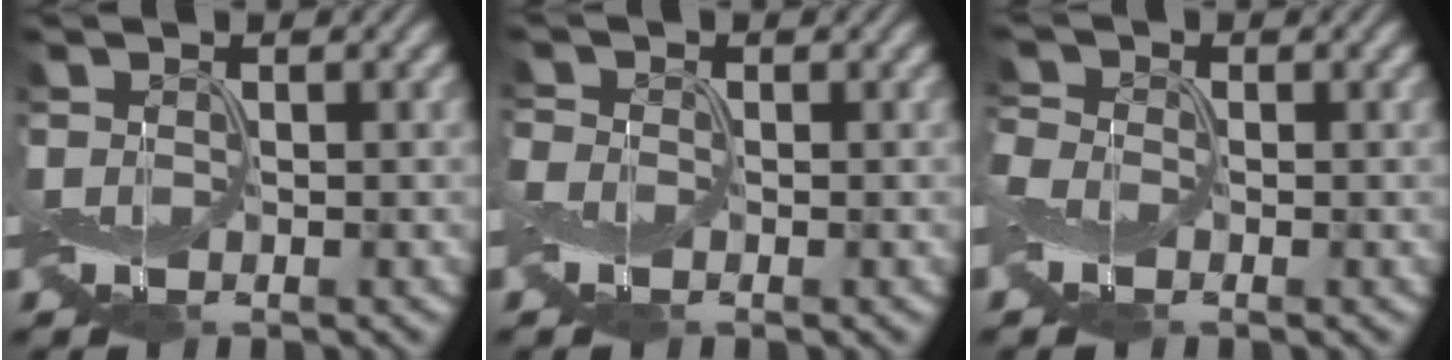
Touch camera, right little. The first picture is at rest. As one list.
[{"total": 1.1, "force": [-0.9, 0.7, 0.1], "torque": [-0.003, 0.001, -0.020]}, {"total": 1.7, "force": [-1.1, 1.2, 0.5], "torque": [-0.015, -0.001, -0.029]}]